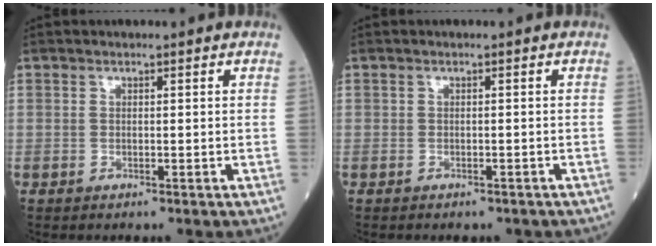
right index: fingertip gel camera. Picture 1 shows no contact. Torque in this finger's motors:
{"motor_torque": [0.62, -0.66, 0.09, 0.01]}